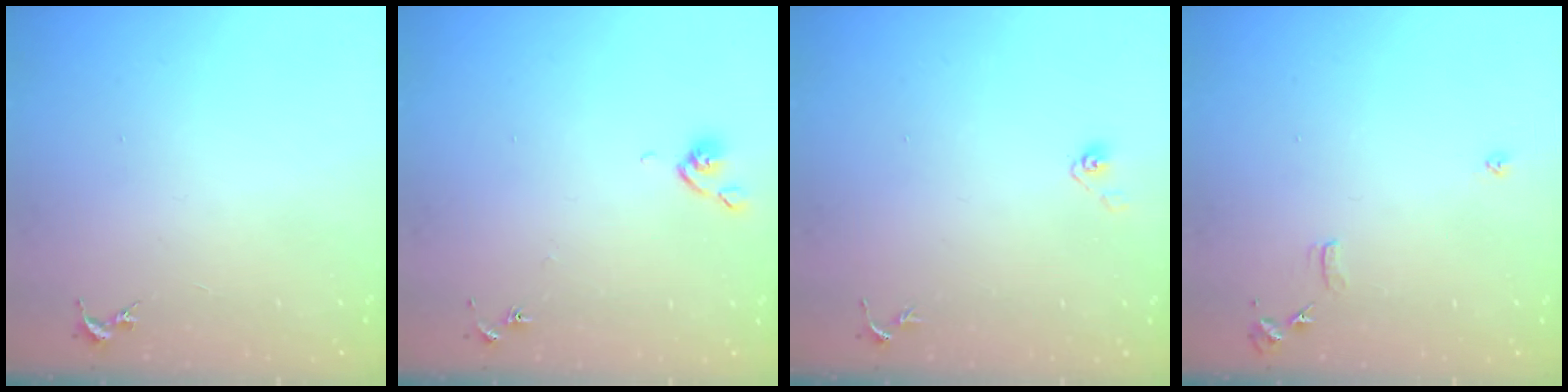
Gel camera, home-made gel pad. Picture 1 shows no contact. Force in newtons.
{"total": 5.9, "press": 5.8, "slide": 0.8}
{"total": 3.9, "press": 3.3, "slide": 2.0}
{"total": 7.4, "press": 7.4, "slide": 0.7}